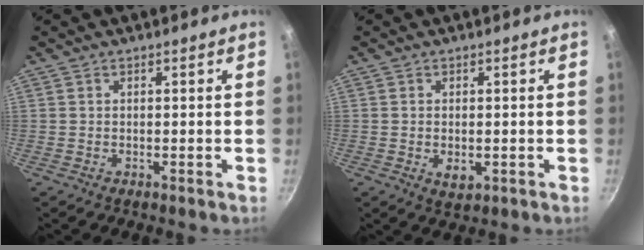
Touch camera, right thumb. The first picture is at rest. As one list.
[{"total": 3.1, "force": [-0.5, 1.9, 2.4], "torque": [-0.039, -0.008, -0.006]}]